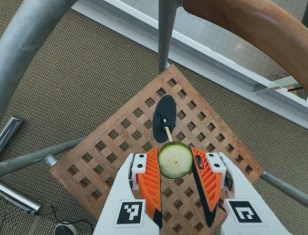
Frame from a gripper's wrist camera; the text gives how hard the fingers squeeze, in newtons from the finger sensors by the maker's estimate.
{"total": 9.7, "left": 10.0, "right": 9.4}